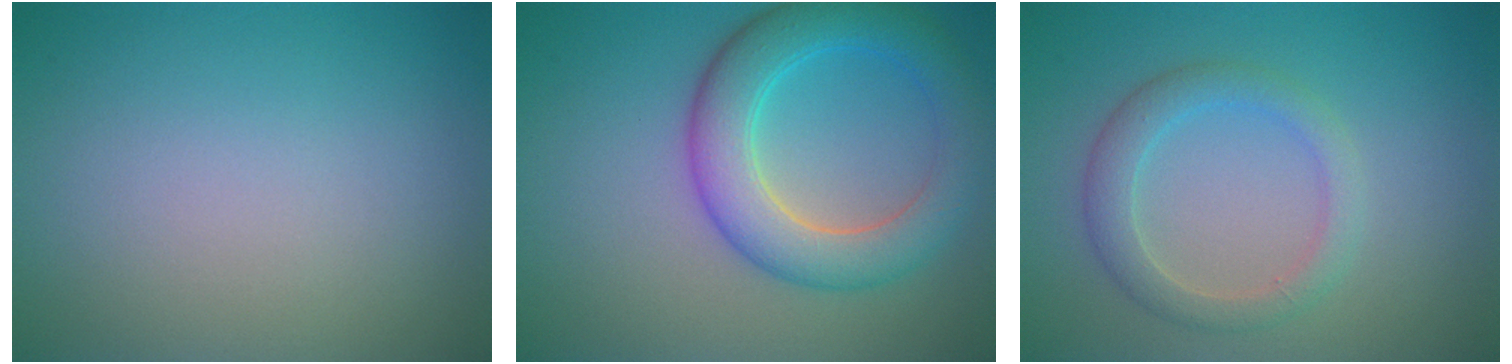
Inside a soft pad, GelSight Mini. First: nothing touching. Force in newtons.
{"total": 6.3, "press": 6.3, "slide": 0.3}
{"total": 2.9, "press": 2.9, "slide": 0.1}